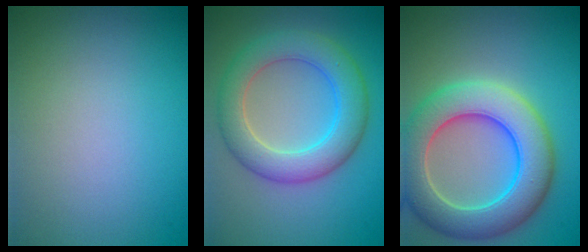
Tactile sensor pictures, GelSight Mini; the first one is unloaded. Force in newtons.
{"total": 6.2, "press": 6.2, "slide": 0.5}
{"total": 9.0, "press": 9.0, "slide": 0.7}